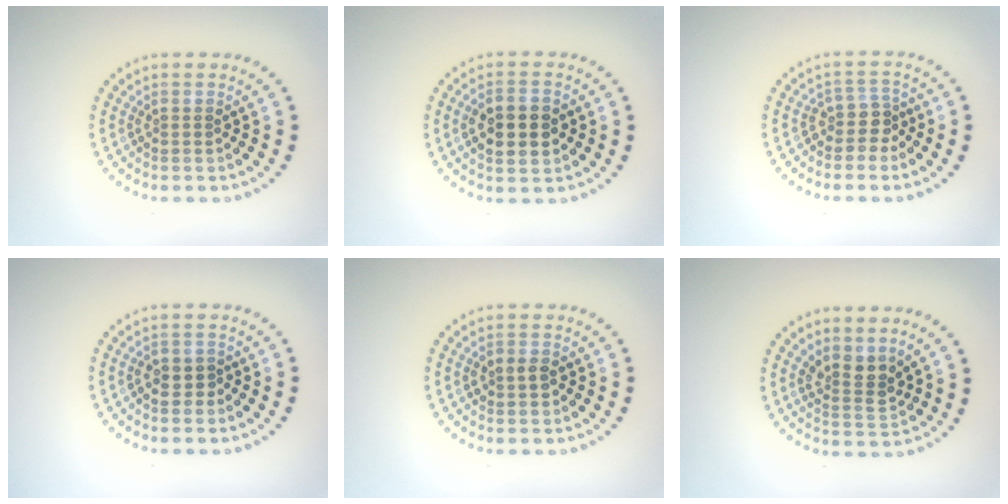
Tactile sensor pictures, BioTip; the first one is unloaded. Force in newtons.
{"total": 4.6, "press": 4.6, "slide": 0.1}
{"total": 2.2, "press": 1.6, "slide": 1.5}
{"total": 1.4, "press": 1.2, "slide": 0.7}
{"total": 1.8, "press": 1.8, "slide": 0.1}
{"total": 2.9, "press": 2.4, "slide": 1.6}